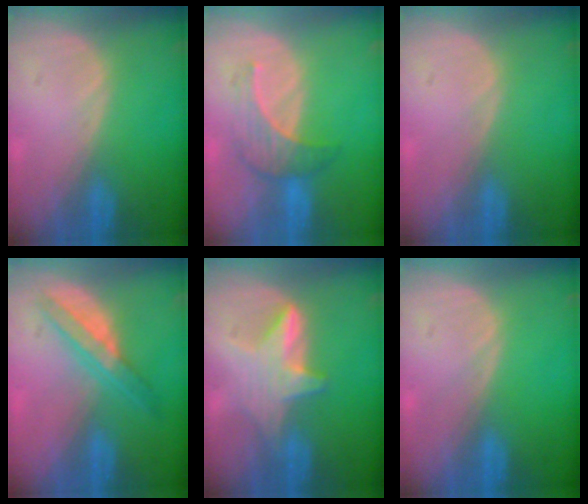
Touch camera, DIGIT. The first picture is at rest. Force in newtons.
{"total": 4.8, "press": 4.8, "slide": 0.5}
{"total": 0.0}
{"total": 5.6, "press": 5.2, "slide": 1.9}
{"total": 6.1, "press": 5.7, "slide": 2.2}
{"total": 0.0}